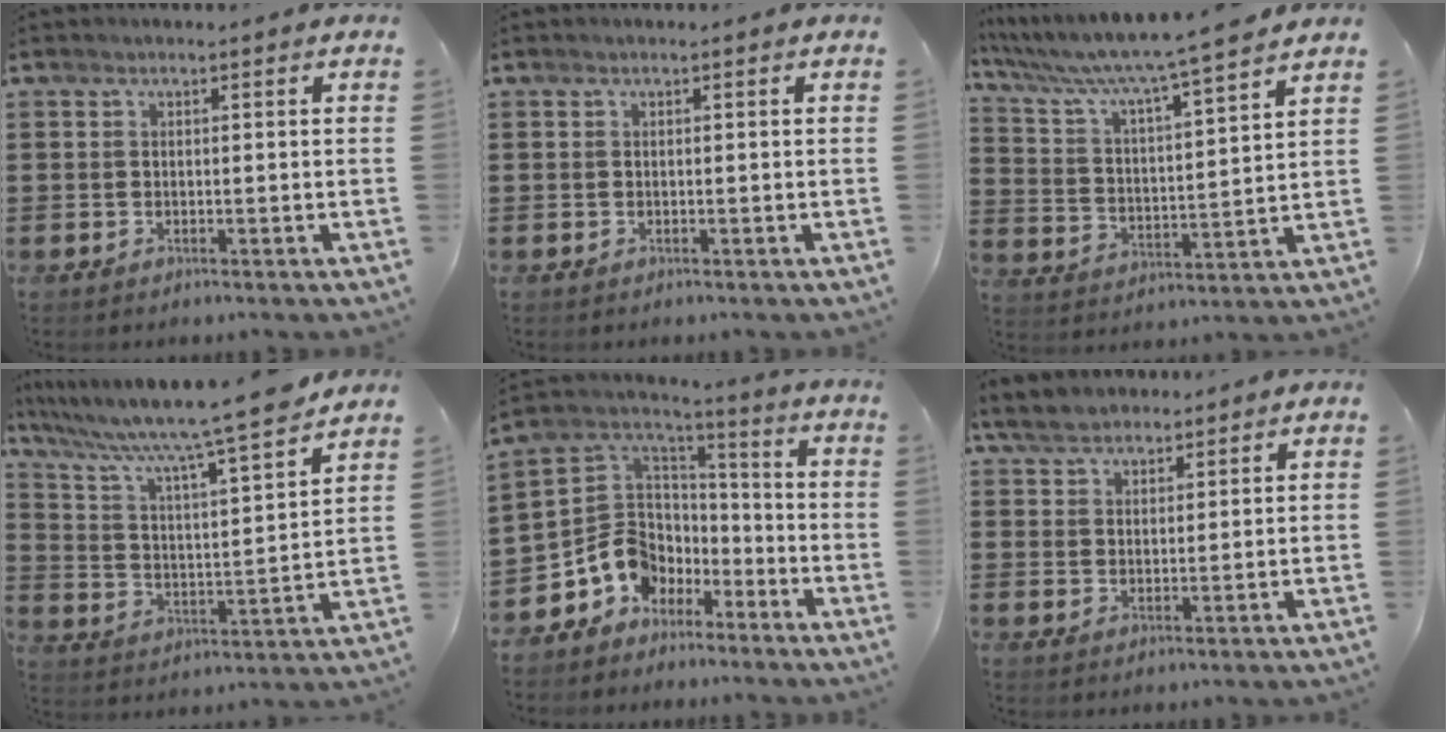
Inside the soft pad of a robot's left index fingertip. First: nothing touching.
{"total": 0.0}
{"total": 6.2, "force": [5.5, -0.6, 2.9], "torque": [-0.082, -0.047, 0.083]}
{"total": 9.2, "force": [7.8, -0.5, 4.8], "torque": [-0.126, -0.061, 0.123]}
{"total": 8.3, "force": [-3.7, 7.2, 1.8], "torque": [-0.078, -0.003, -0.072]}
{"total": 4.5, "force": [4.0, 1.7, 1.2], "torque": [-0.038, -0.001, 0.075]}